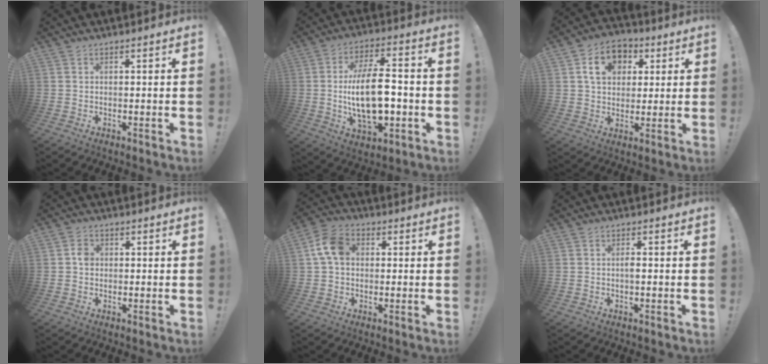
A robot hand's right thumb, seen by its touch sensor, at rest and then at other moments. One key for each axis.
{"total": 18.2, "fx": -2.3, "fy": 8.7, "fz": 15.9, "tx": -0.294, "ty": 0.004, "tz": -0.041}
{"total": 11.2, "fx": 3.7, "fy": 8.9, "fz": 5.7, "tx": -0.081, "ty": 0.000, "tz": 0.070}
{"total": 2.8, "fx": -0.2, "fy": 2.3, "fz": 1.6, "tx": -0.021, "ty": 0.006, "tz": -0.008}
{"total": 8.9, "fx": 1.0, "fy": 6.5, "fz": 6.1, "tx": -0.117, "ty": 0.026, "tz": 0.027}
{"total": 1.4, "fx": -0.4, "fy": 0.2, "fz": 1.3, "tx": -0.030, "ty": 0.005, "tz": -0.008}